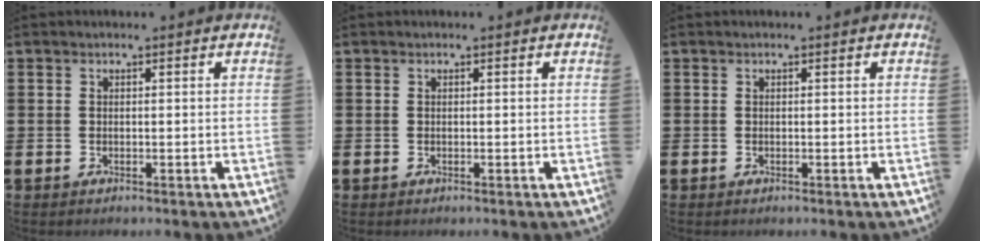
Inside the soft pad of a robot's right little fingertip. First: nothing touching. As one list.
[{"total": 0.0}, {"total": 0.0}]